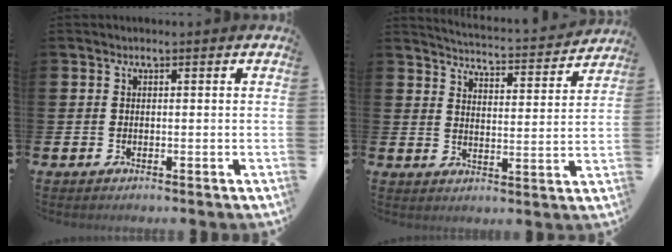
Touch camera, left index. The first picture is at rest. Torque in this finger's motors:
{"motor_torque": [0.29, -1.84, 0.07, -0.01]}